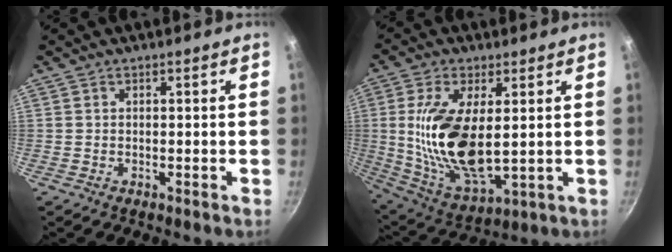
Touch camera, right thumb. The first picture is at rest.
{"total": 17.3, "force": [1.2, 7.8, 15.4], "torque": [-0.303, -0.022, 0.039]}